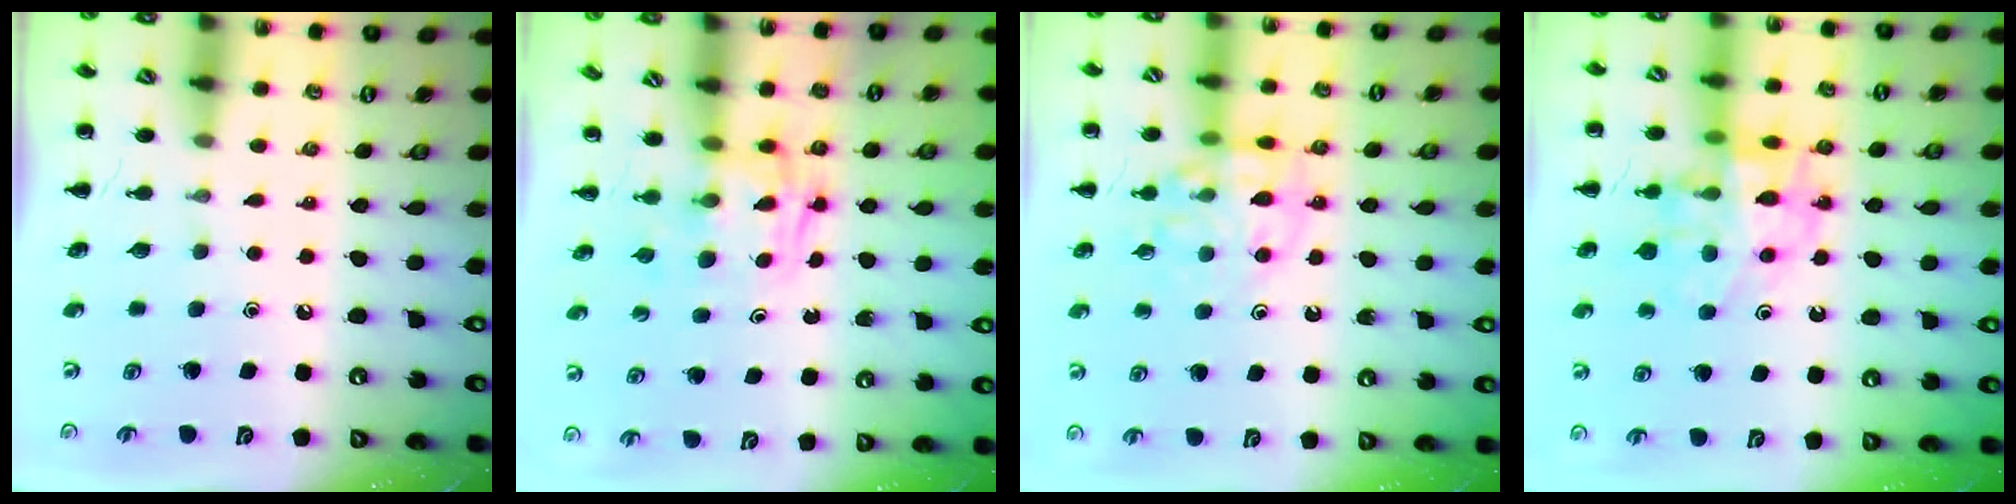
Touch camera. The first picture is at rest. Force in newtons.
{"total": 3.5, "press": 3.5, "slide": 0.5}
{"total": 11.2, "press": 11.0, "slide": 1.9}
{"total": 14.9, "press": 14.6, "slide": 2.8}